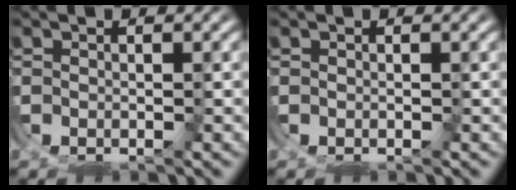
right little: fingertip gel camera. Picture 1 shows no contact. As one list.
[{"total": 0.0}]